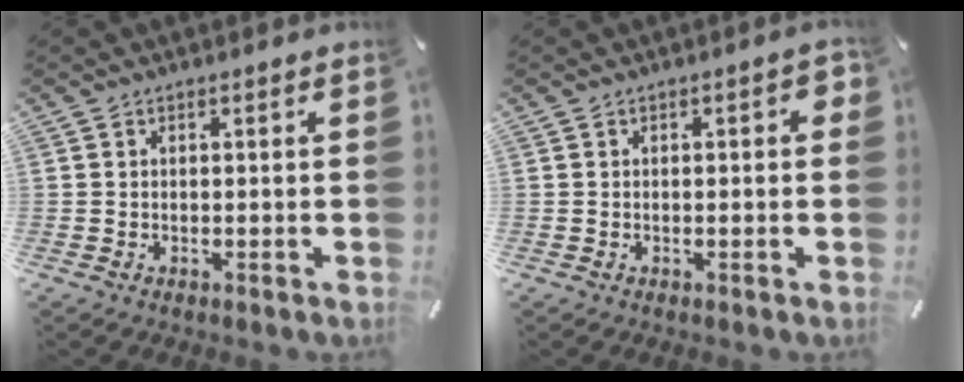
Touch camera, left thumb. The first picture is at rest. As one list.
[{"total": 2.4, "force": [-0.2, 1.0, 2.2], "torque": [-0.031, 0.002, -0.005]}]